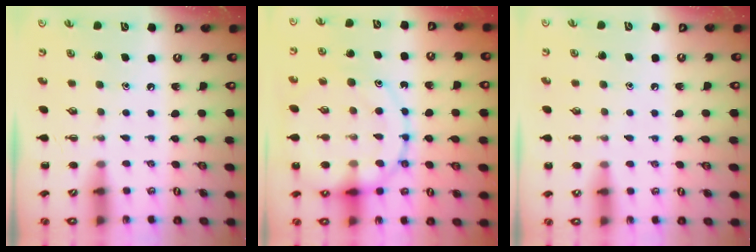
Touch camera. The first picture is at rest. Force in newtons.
{"total": 16.9, "press": 16.7, "slide": 2.5}
{"total": 5.3, "press": 5.0, "slide": 1.9}